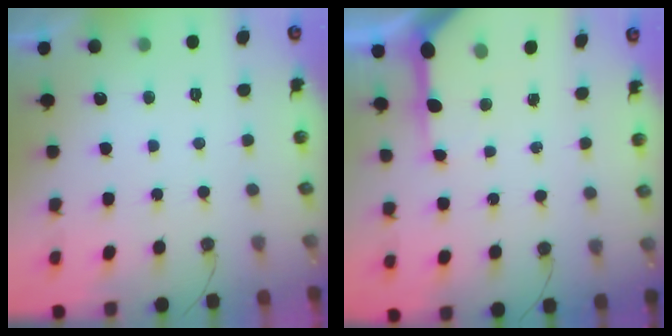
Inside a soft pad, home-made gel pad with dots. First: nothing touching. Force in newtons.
{"total": 9.0, "press": 8.9, "slide": 1.0}